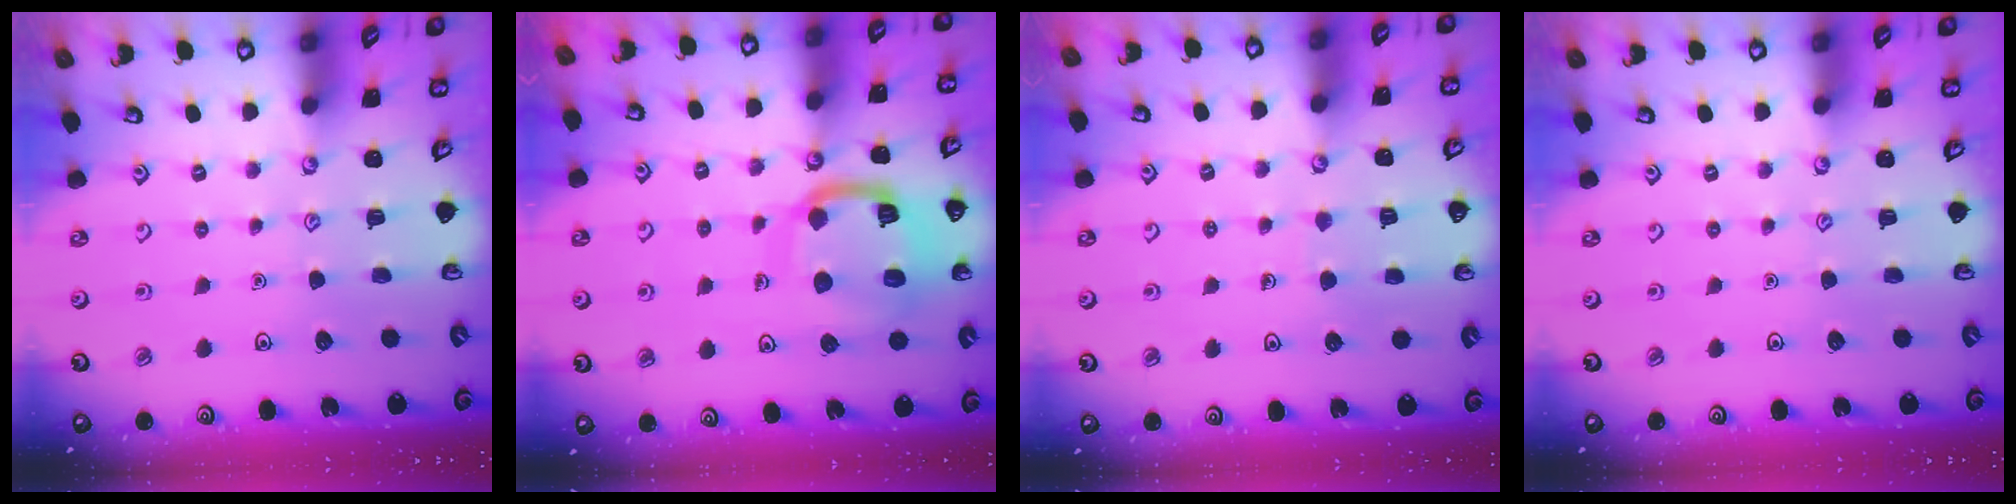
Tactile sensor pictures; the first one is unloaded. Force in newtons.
{"total": 15.9, "press": 15.8, "slide": 1.7}
{"total": 4.4, "press": 4.4, "slide": 0.4}
{"total": 0.0}